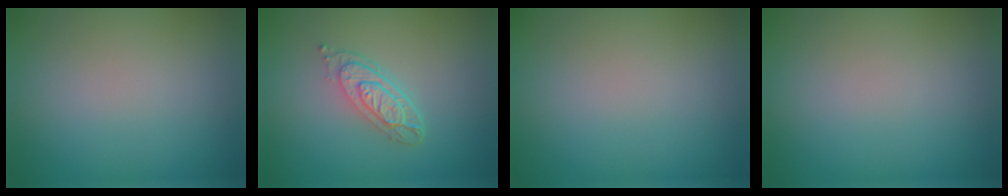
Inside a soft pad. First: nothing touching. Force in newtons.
{"total": 3.9, "press": 2.8, "slide": 2.6}
{"total": 0.0}
{"total": 0.0}